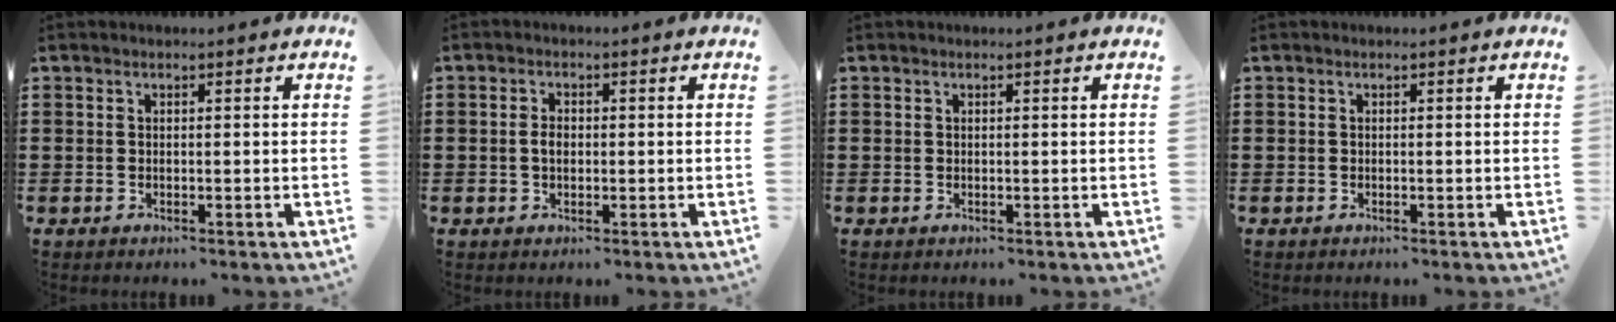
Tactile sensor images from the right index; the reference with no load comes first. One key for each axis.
{"total": 2.1, "fx": -0.1, "fy": 1.3, "fz": 1.7, "tx": -0.034, "ty": 0.007, "tz": -0.004}
{"total": 0.0}
{"total": 0.0}